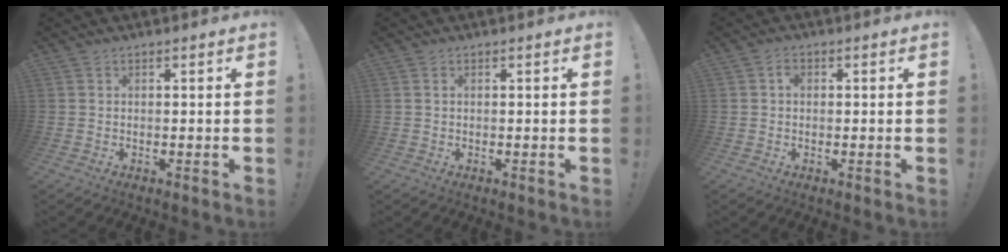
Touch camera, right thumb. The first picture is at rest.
{"total": 0.6, "force": [0.2, 0.3, 0.4], "torque": [-0.014, 0.003, 0.006]}
{"total": 1.5, "force": [0.1, 1.3, 0.8], "torque": [-0.010, 0.003, 0.000]}